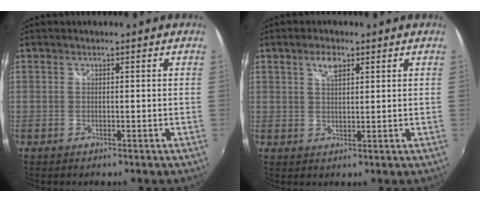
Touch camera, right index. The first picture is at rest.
{"total": 3.4, "force": [1.9, 1.5, 2.4], "torque": [-0.041, 0.007, 0.034]}